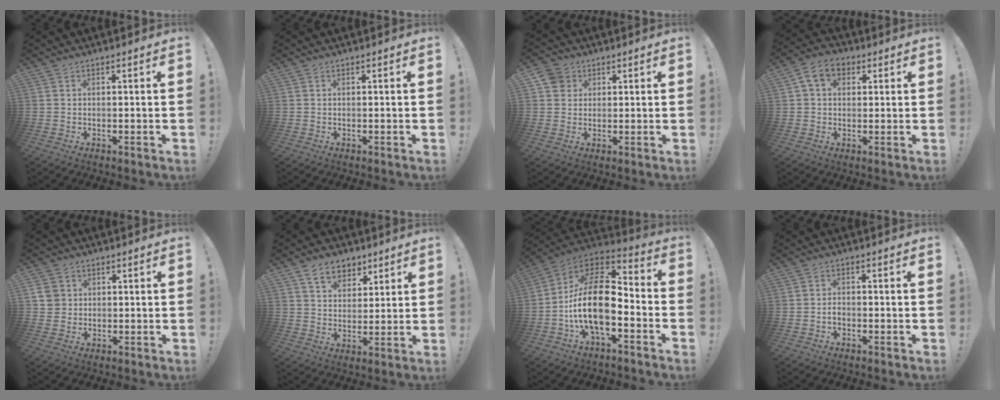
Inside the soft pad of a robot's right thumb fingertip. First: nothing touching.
{"total": 0.0}
{"total": 5.1, "force": [2.2, 4.5, 1.2], "torque": [-0.023, -0.003, 0.045]}
{"total": 7.7, "force": [2.9, 5.5, 4.6], "torque": [-0.079, 0.008, 0.057]}
{"total": 4.4, "force": [1.3, 4.0, 1.2], "torque": [-0.016, 0.004, 0.028]}
{"total": 9.6, "force": [5.9, 6.4, 3.9], "torque": [-0.060, -0.025, 0.114]}
{"total": 19.4, "force": [-4.0, 9.8, 16.3], "torque": [-0.310, 0.022, -0.066]}
{"total": 1.6, "force": [-1.0, 0.9, 0.9], "torque": [-0.018, 0.007, -0.018]}